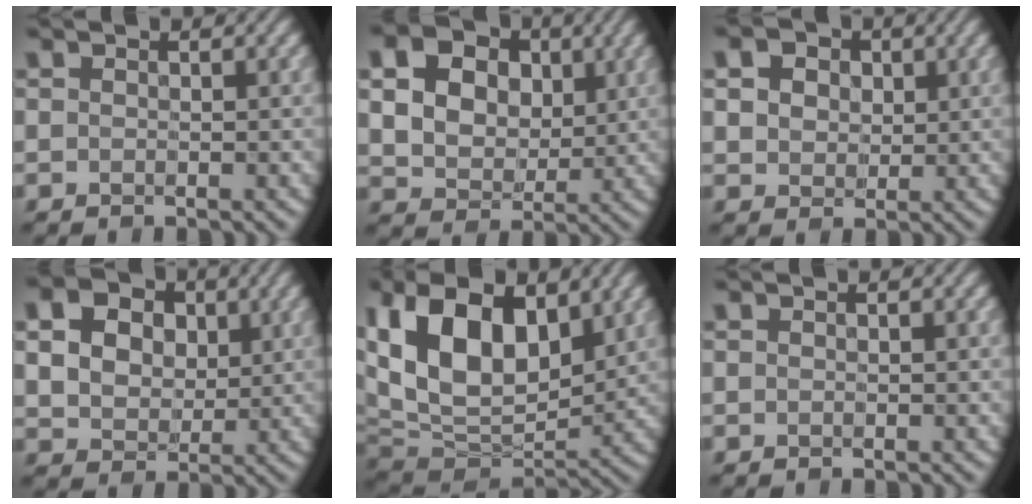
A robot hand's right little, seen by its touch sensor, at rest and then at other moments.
{"total": 15.6, "force": [5.9, 12.2, 7.8], "torque": [-0.182, 0.027, 0.111]}
{"total": 7.8, "force": [3.4, 5.7, 4.0], "torque": [-0.097, 0.021, 0.045]}
{"total": 11.8, "force": [4.6, 8.9, 6.3], "torque": [-0.140, 0.029, 0.085]}
{"total": 14.3, "force": [4.0, 8.7, 10.6], "torque": [-0.217, 0.009, 0.070]}
{"total": 0.0}